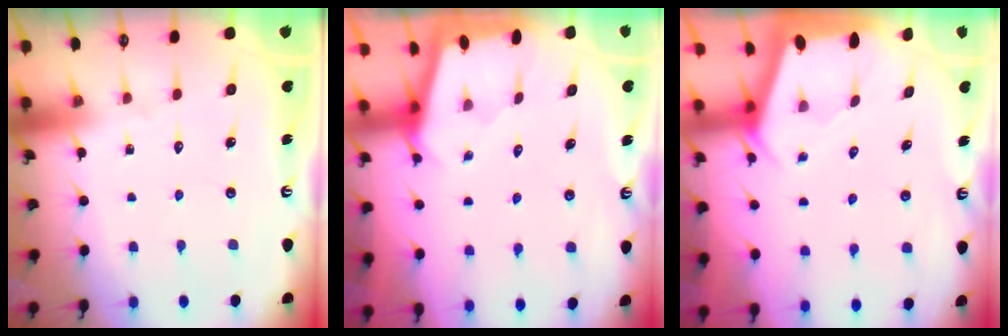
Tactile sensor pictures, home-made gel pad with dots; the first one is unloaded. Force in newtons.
{"total": 1.9, "press": 1.9, "slide": 0.1}
{"total": 2.0, "press": 1.9, "slide": 0.3}